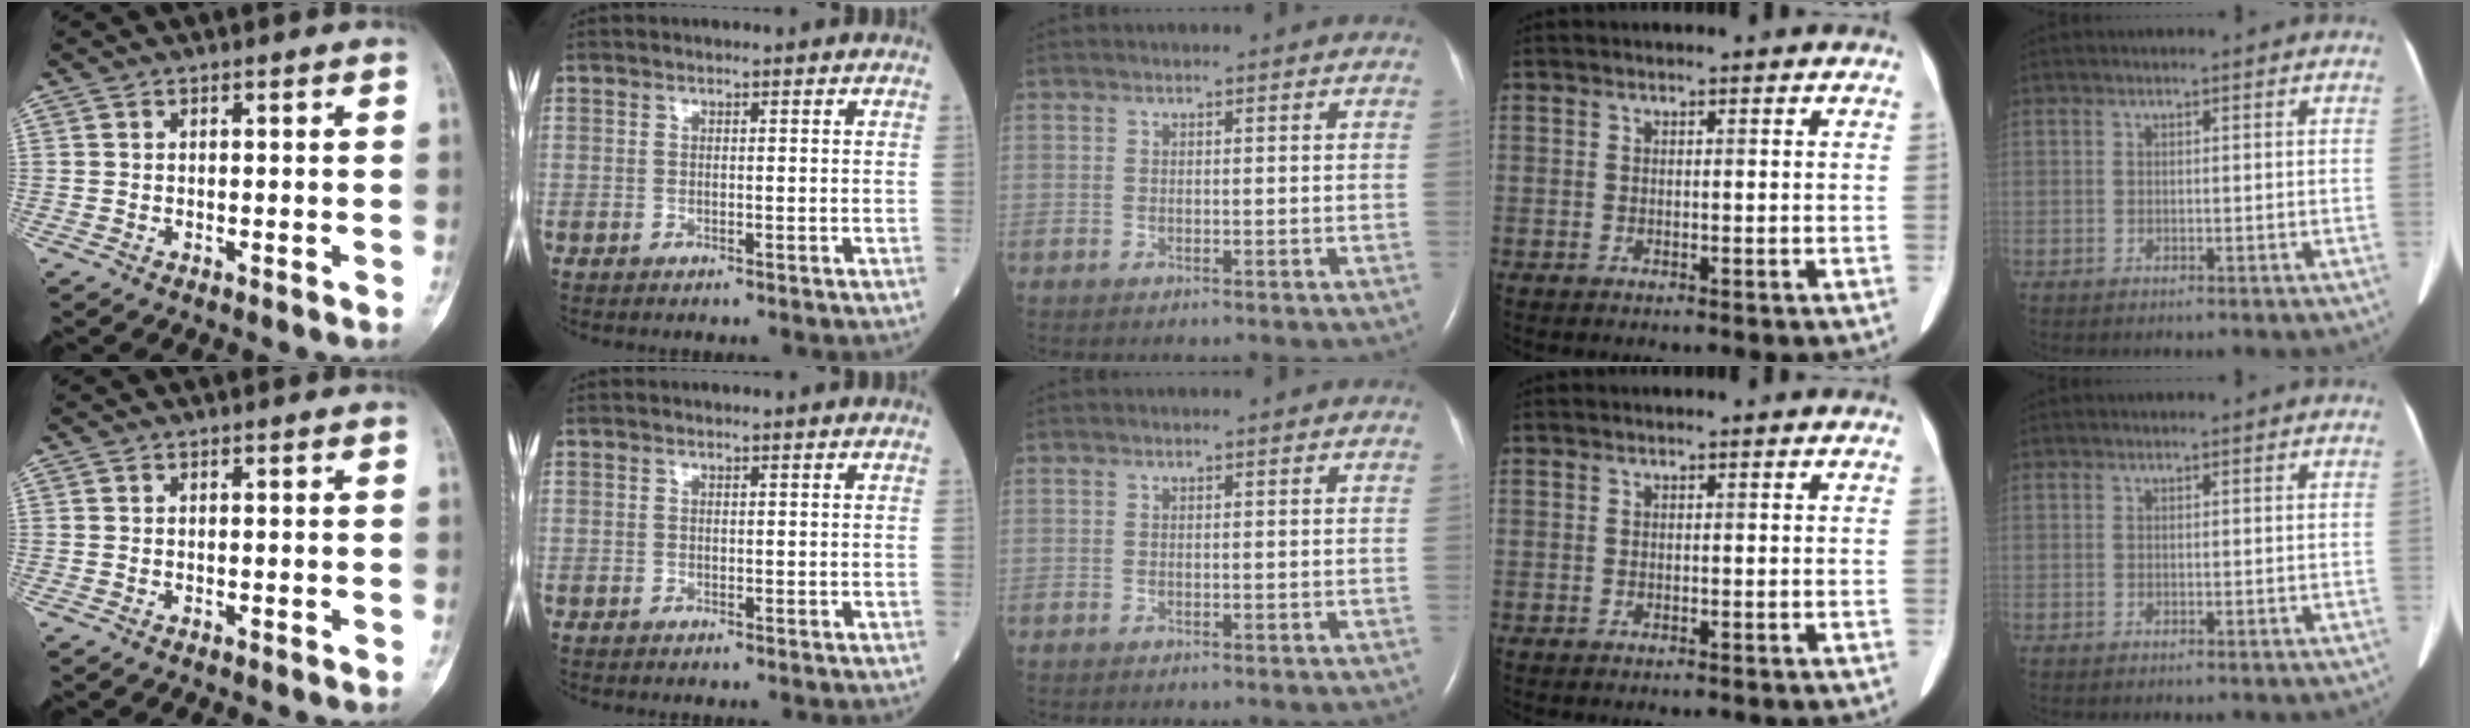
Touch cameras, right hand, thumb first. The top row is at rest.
{}